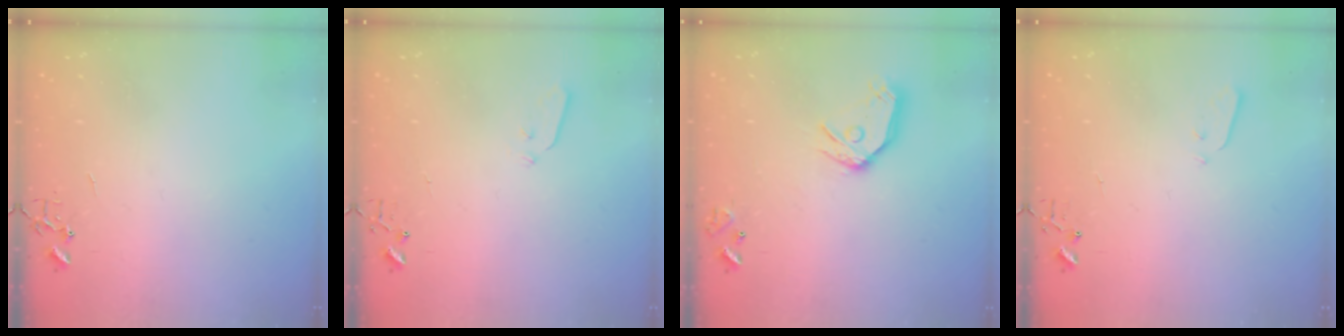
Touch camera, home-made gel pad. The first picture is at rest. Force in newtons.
{"total": 3.6, "press": 3.6, "slide": 0.6}
{"total": 12.3, "press": 12.2, "slide": 1.5}
{"total": 3.2, "press": 3.1, "slide": 0.7}